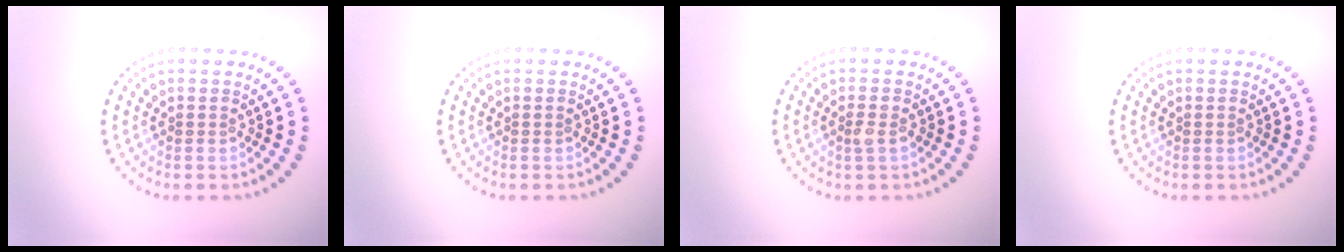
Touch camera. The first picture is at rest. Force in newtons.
{"total": 0.0}
{"total": 1.1, "press": 1.1, "slide": 0.3}
{"total": 0.0}